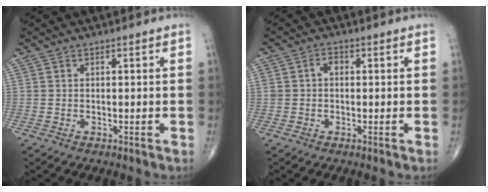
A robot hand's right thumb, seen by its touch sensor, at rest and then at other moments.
{"total": 2.3, "force": [0.1, 1.7, 1.5], "torque": [-0.018, 0.011, 0.000]}